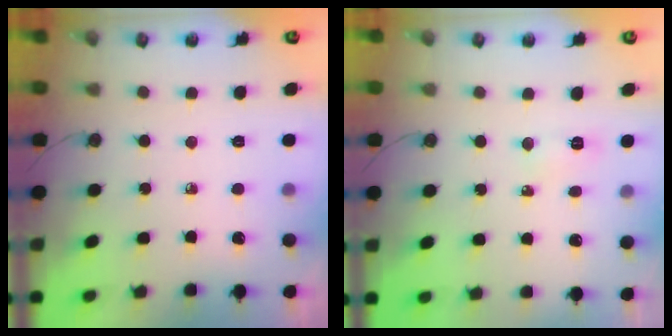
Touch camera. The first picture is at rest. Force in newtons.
{"total": 5.6, "press": 5.5, "slide": 1.2}